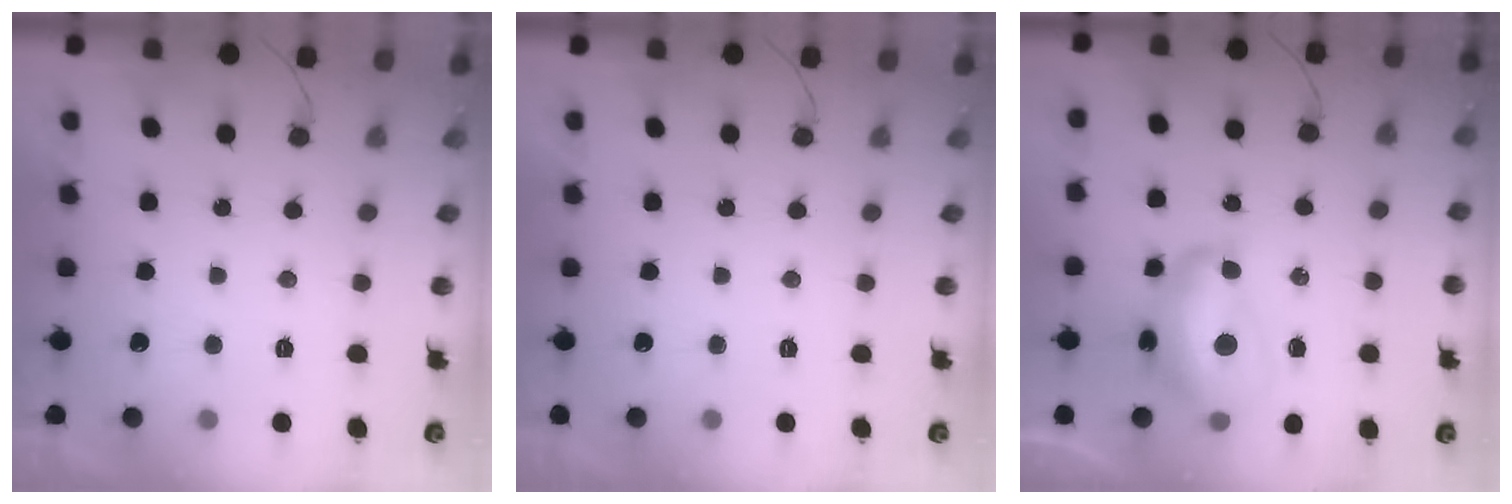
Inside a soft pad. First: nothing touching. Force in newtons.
{"total": 0.0}
{"total": 12.9, "press": 12.8, "slide": 1.1}